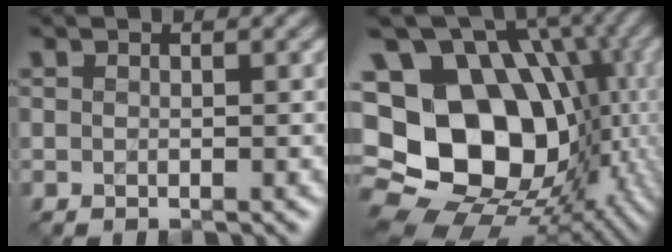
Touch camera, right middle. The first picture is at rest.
{"total": 21.1, "force": [-0.6, 16.4, 13.2], "torque": [-0.226, 0.008, -0.002]}